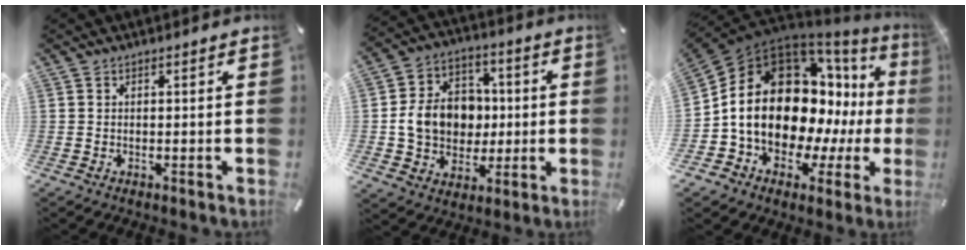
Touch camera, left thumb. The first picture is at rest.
{"total": 13.1, "force": [0.0, 11.6, 6.1], "torque": [-0.119, 0.018, 0.009]}
{"total": 22.8, "force": [2.3, 16.2, 15.8], "torque": [-0.290, -0.046, 0.062]}